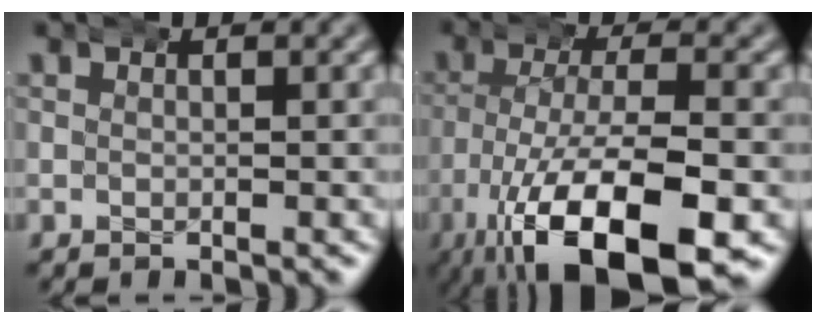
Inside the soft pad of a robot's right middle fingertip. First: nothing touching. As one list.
[{"total": 10.9, "force": [-4.7, 4.5, 8.8], "torque": [-0.177, -0.041, -0.046]}]